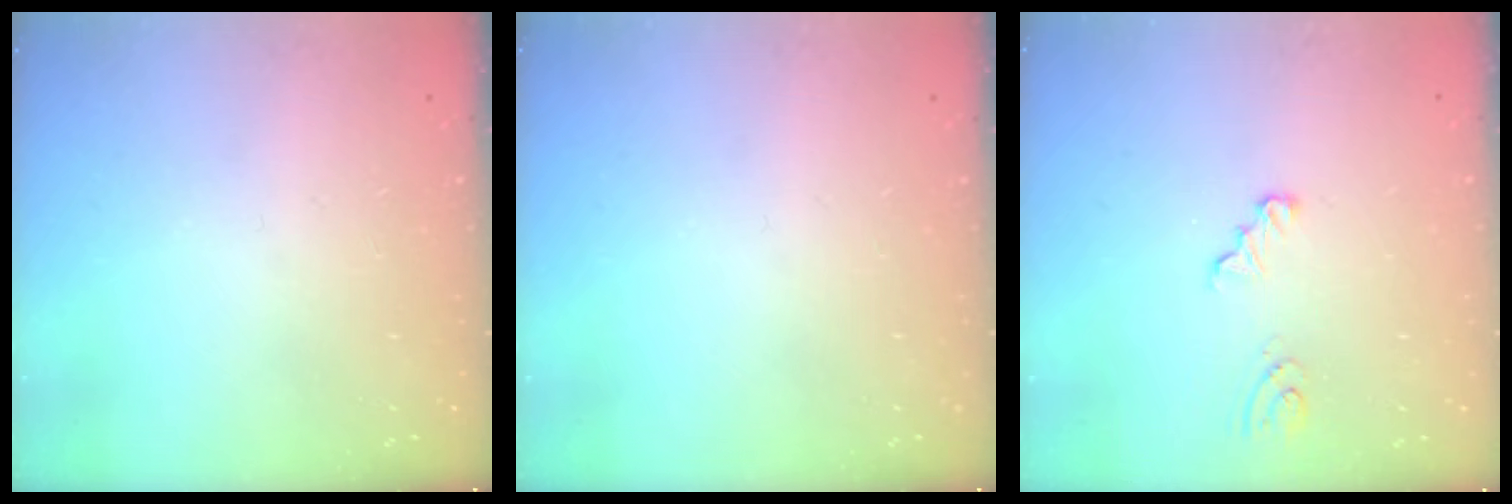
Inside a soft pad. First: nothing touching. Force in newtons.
{"total": 0.0}
{"total": 4.3, "press": 4.2, "slide": 0.4}